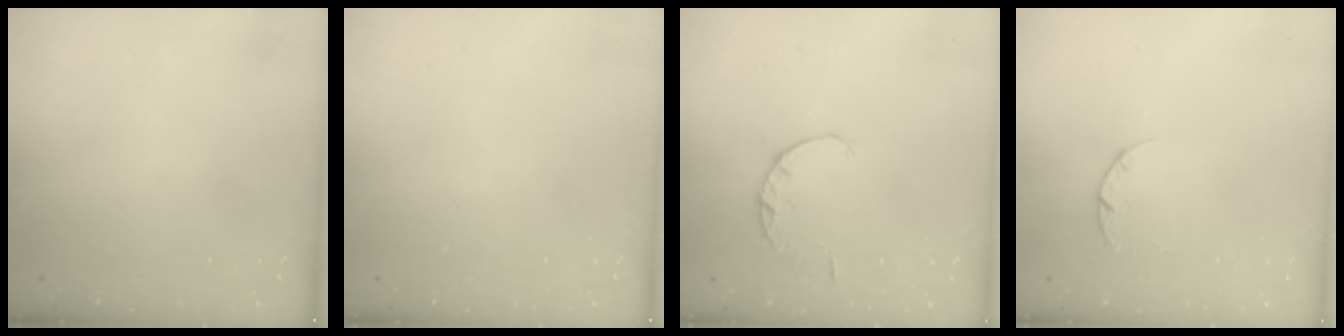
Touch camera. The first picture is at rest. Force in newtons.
{"total": 0.0}
{"total": 1.8, "press": 1.8, "slide": 0.3}
{"total": 2.0, "press": 1.9, "slide": 0.4}